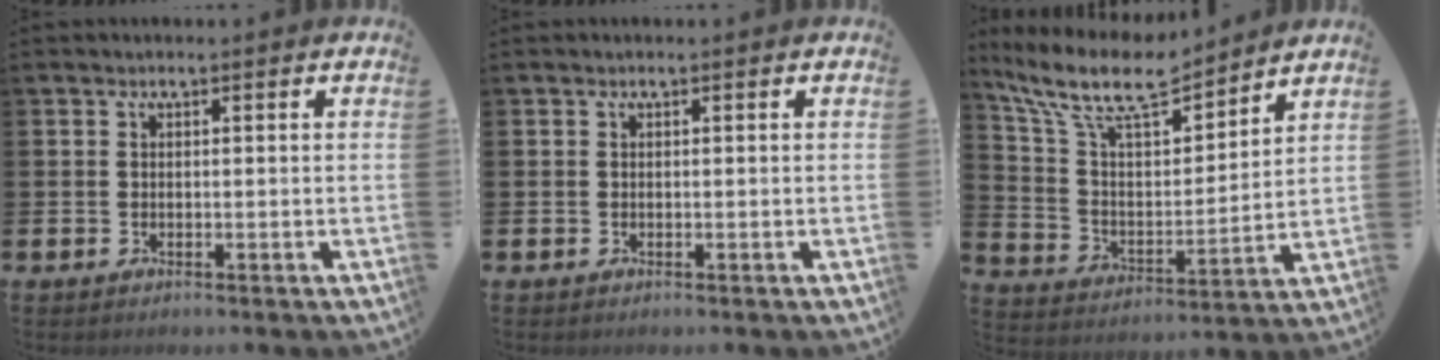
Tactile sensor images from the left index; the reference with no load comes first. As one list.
[{"total": 0.0}, {"total": 10.9, "force": [9.2, 3.2, 4.9], "torque": [-0.127, -0.057, 0.159]}]